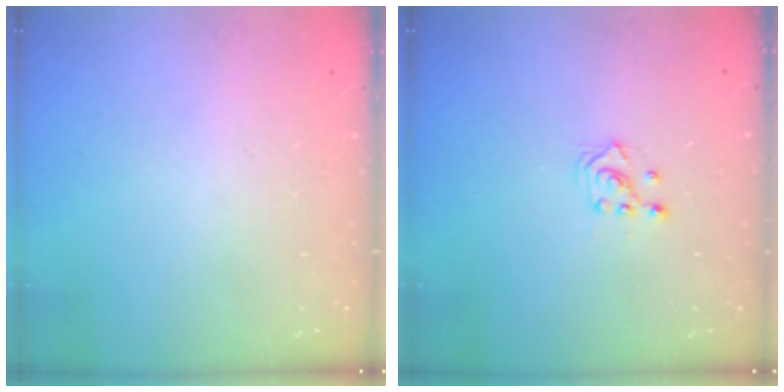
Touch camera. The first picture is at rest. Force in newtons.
{"total": 2.6, "press": 2.4, "slide": 1.0}